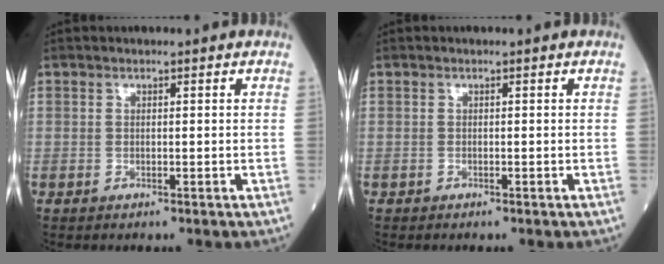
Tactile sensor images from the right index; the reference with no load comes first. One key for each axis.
{"total": 0.0}